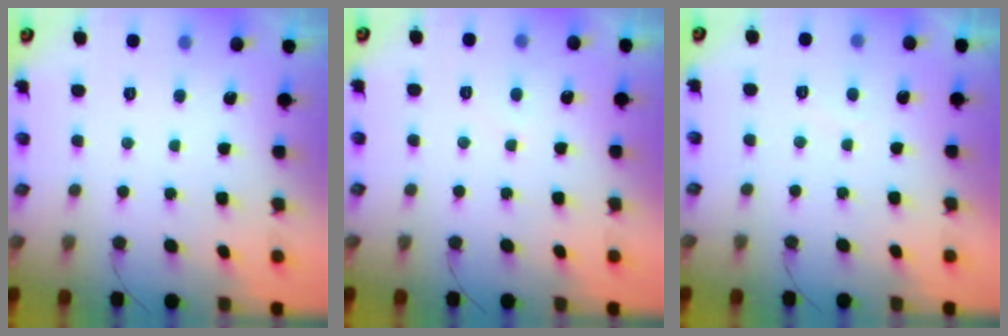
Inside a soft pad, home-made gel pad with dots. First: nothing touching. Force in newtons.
{"total": 2.6, "press": 2.6, "slide": 0.3}
{"total": 0.8, "press": 0.7, "slide": 0.3}